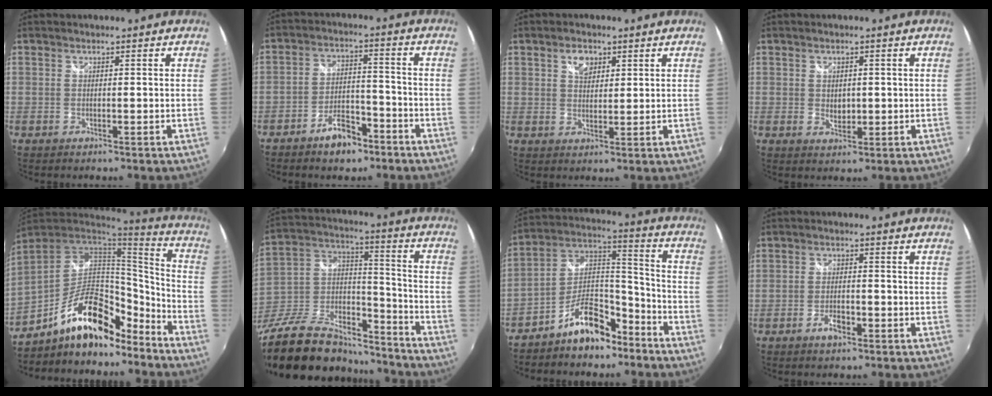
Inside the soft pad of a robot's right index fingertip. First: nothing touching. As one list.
[{"total": 7.8, "force": [-5.6, 3.7, 4.0], "torque": [-0.078, 0.016, -0.085]}, {"total": 4.0, "force": [2.0, 2.6, 2.3], "torque": [-0.034, 0.007, 0.035]}, {"total": 2.5, "force": [0.2, 2.1, 1.5], "torque": [-0.021, -0.002, 0.004]}, {"total": 18.8, "force": [-12.6, 8.3, 11.2], "torque": [-0.204, 0.024, -0.199]}, {"total": 29.6, "force": [-21.4, 13.5, 15.4], "torque": [-0.330, 0.020, -0.338]}, {"total": 12.6, "force": [-8.8, 5.9, 6.8], "torque": [-0.126, 0.054, -0.140]}, {"total": 3.4, "force": [-2.1, 1.5, 2.3], "torque": [-0.052, -0.002, -0.037]}]